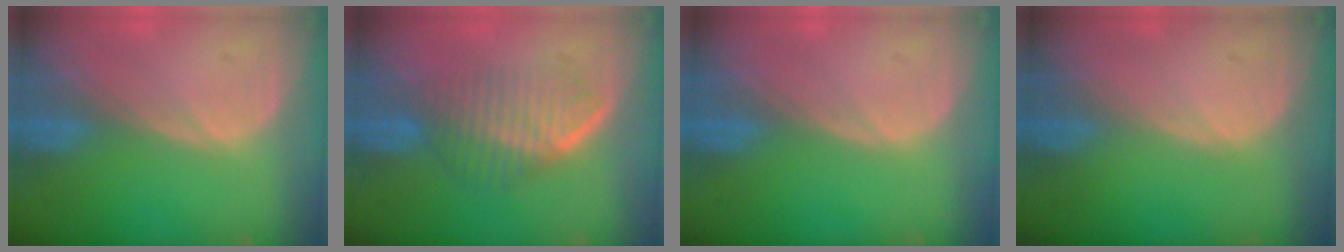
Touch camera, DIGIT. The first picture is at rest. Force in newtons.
{"total": 7.1, "press": 6.1, "slide": 3.6}
{"total": 0.0}
{"total": 0.0}